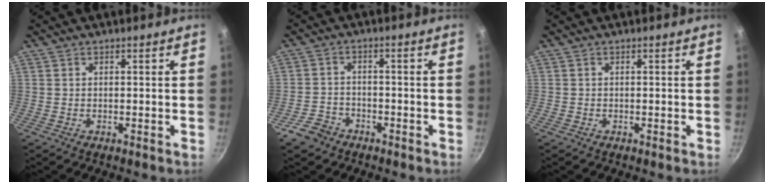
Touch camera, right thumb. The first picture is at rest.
{"total": 5.1, "force": [-3.4, 3.5, 1.5], "torque": [-0.020, 0.037, -0.060]}
{"total": 0.0}